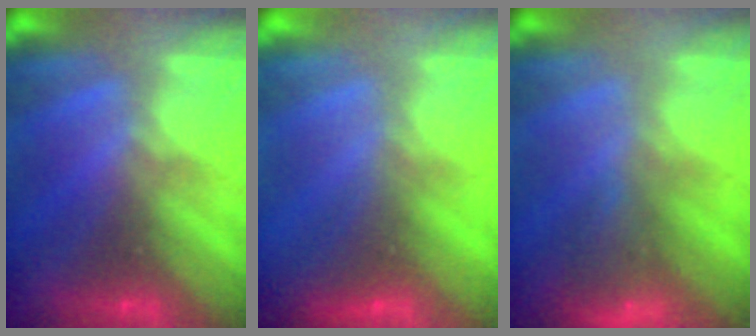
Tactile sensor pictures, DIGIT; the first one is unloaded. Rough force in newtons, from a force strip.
{"total": 3.1}
{"total": 8.0}